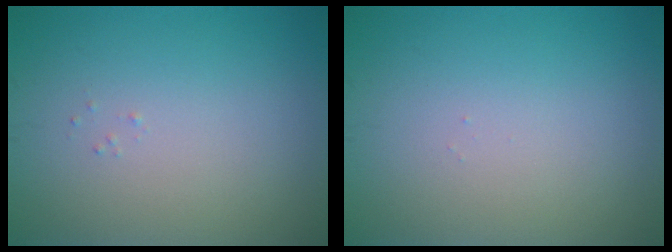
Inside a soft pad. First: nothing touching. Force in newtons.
{"total": 0.0}